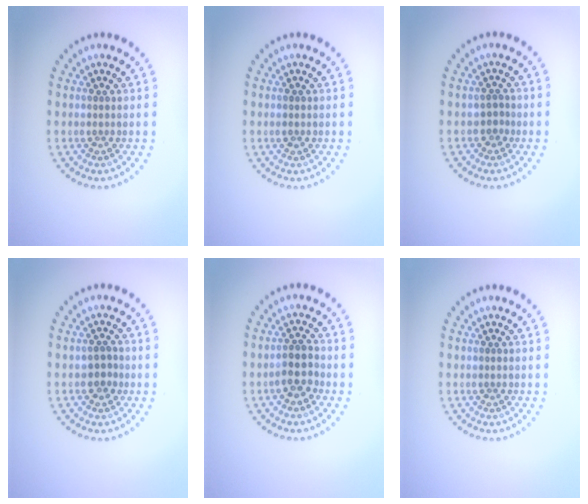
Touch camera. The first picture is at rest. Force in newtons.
{"total": 0.9, "press": 0.9, "slide": 0.1}
{"total": 0.7, "press": 0.4, "slide": 0.5}
{"total": 1.3, "press": 1.2, "slide": 0.6}
{"total": 2.4, "press": 2.3, "slide": 0.8}
{"total": 0.0}